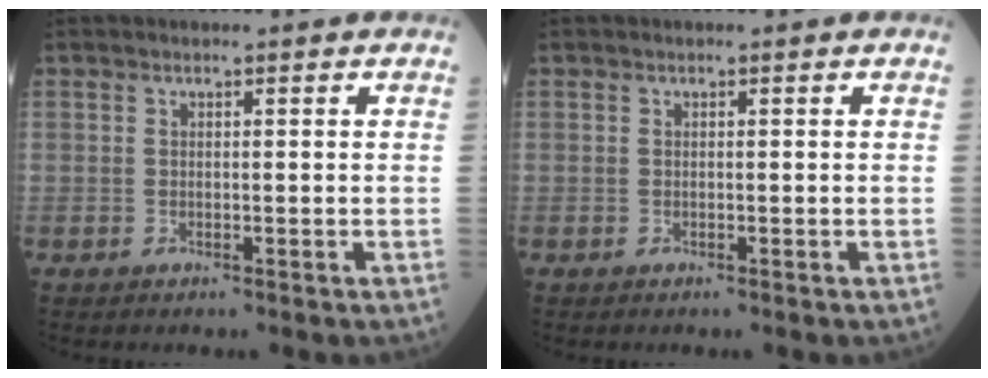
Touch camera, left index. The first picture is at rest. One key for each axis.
{"total": 0.0}